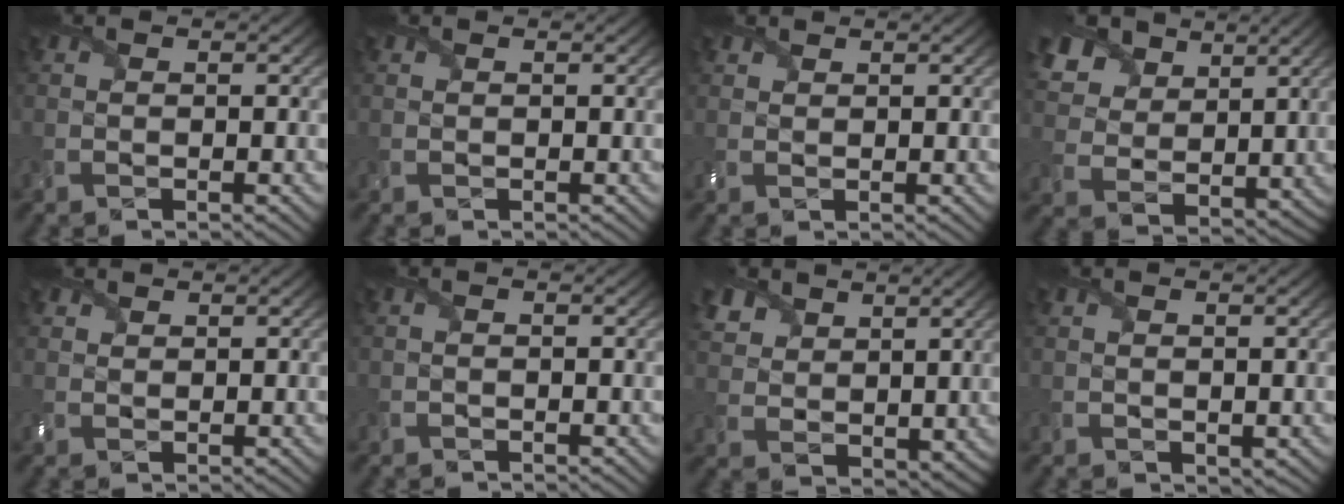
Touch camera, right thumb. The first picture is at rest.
{"total": 0.8, "force": [0.7, 0.5, 0.1], "torque": [-0.006, 0.001, 0.013]}
{"total": 2.0, "force": [1.5, 1.3, 0.5], "torque": [-0.016, 0.004, 0.034]}
{"total": 11.0, "force": [6.4, 7.1, 5.3], "torque": [-0.161, 0.008, 0.127]}
{"total": 2.4, "force": [1.8, 1.5, 0.6], "torque": [-0.018, 0.004, 0.037]}
{"total": 0.0}
{"total": 6.4, "force": [4.1, 4.1, 2.6], "torque": [-0.082, 0.000, 0.079]}
{"total": 1.2, "force": [0.8, 0.8, 0.5], "torque": [-0.012, -0.003, 0.021]}